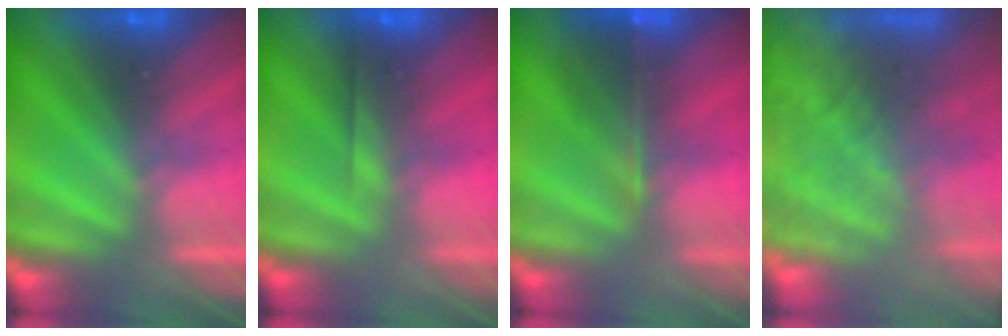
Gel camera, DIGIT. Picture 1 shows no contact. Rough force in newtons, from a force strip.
{"total": 2.6}
{"total": 5.8}
{"total": 8.9}